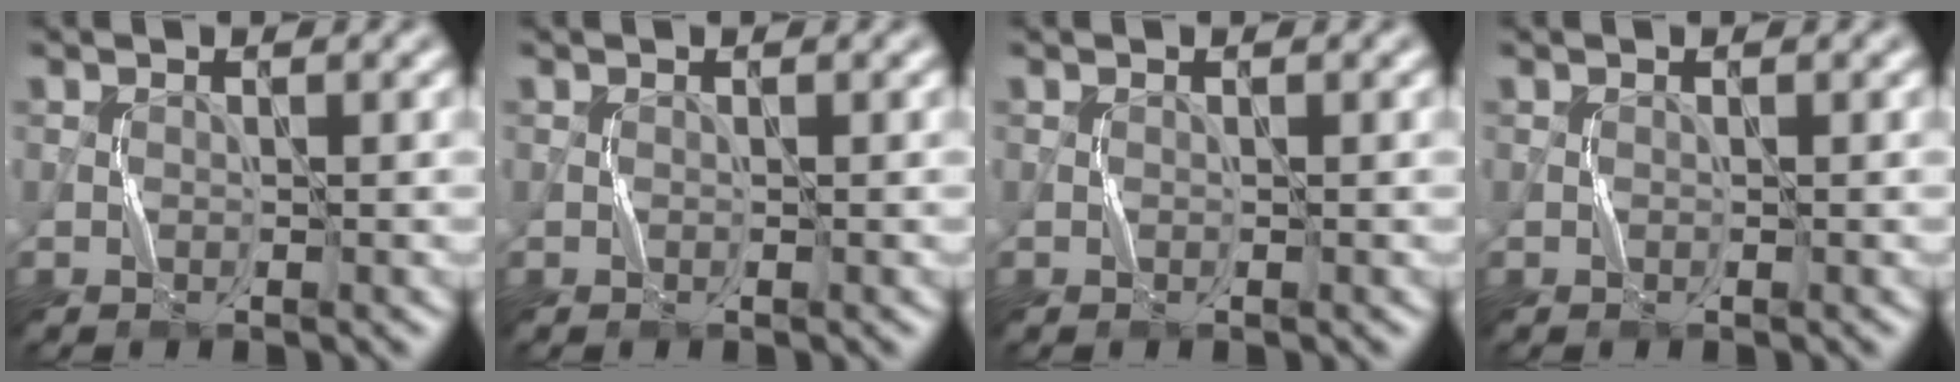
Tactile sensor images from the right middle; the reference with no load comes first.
{"total": 0.0}
{"total": 0.0}
{"total": 0.0}